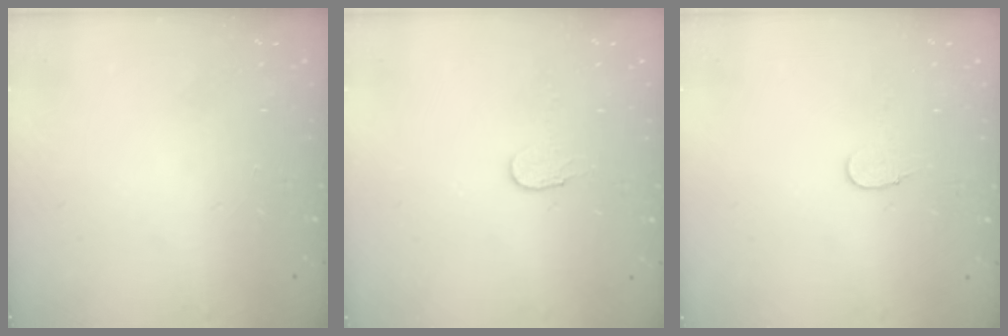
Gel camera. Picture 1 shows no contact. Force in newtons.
{"total": 3.5, "press": 3.5, "slide": 0.2}
{"total": 5.0, "press": 5.0, "slide": 0.4}